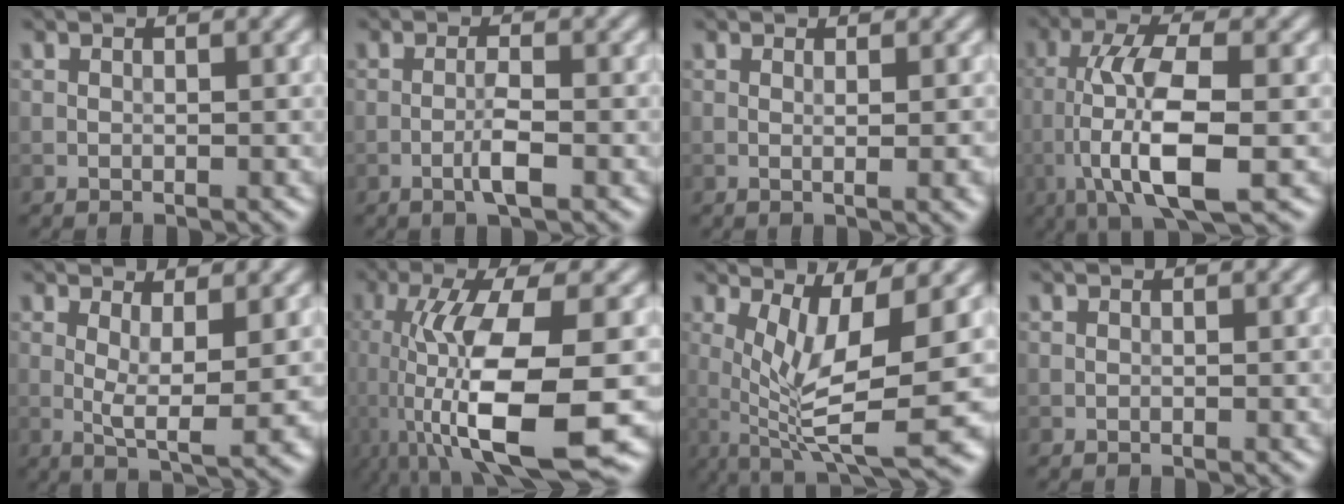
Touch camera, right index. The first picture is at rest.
{"total": 2.4, "force": [-0.9, 0.3, 2.2], "torque": [-0.041, 0.004, -0.019]}
{"total": 2.1, "force": [0.2, 0.5, 2.1], "torque": [-0.027, 0.001, 0.000]}
{"total": 9.0, "force": [-1.8, 2.6, 8.5], "torque": [-0.153, 0.004, -0.034]}
{"total": 5.1, "force": [0.7, 1.1, 5.0], "torque": [-0.087, -0.014, 0.016]}
{"total": 12.9, "force": [-2.3, 4.0, 12.1], "torque": [-0.222, -0.022, -0.036]}
{"total": 8.9, "force": [0.2, 2.5, 8.6], "torque": [-0.143, -0.014, 0.012]}
{"total": 0.0}